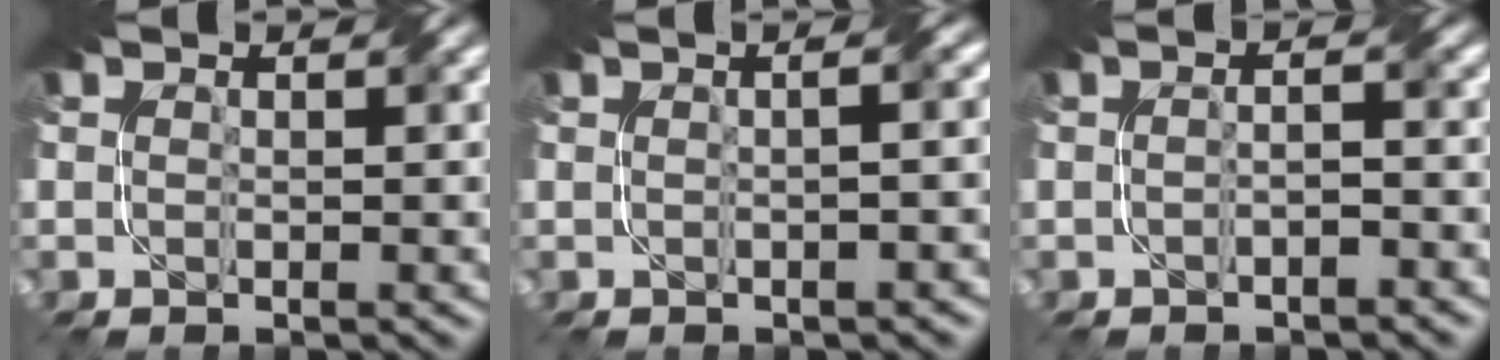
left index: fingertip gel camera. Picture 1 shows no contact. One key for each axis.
{"total": 4.3, "fx": 0.5, "fy": 2.2, "fz": 3.6, "tx": -0.015, "ty": 0.027, "tz": -0.012}
{"total": 1.4, "fx": -0.8, "fy": 0.2, "fz": 1.2, "tx": -0.022, "ty": 0.001, "tz": -0.018}